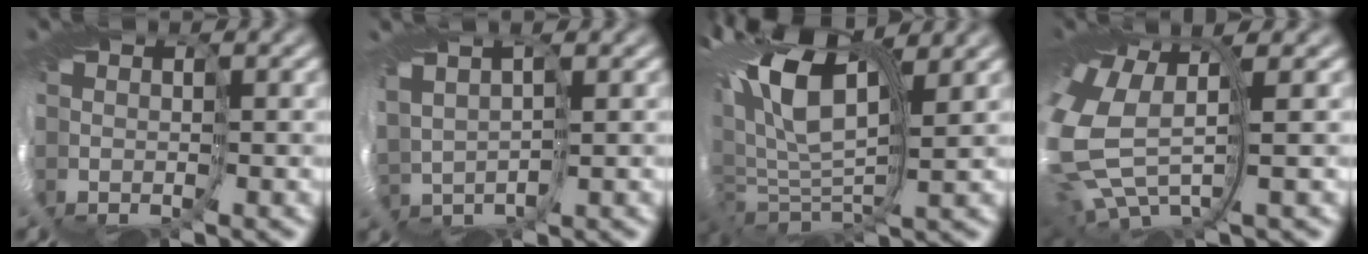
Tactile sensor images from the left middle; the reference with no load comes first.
{"total": 2.5, "force": [1.5, 1.3, 1.6], "torque": [-0.054, 0.016, 0.024]}
{"total": 11.0, "force": [3.9, 4.7, 9.2], "torque": [-0.196, 0.013, 0.057]}
{"total": 10.5, "force": [-0.1, 5.8, 8.7], "torque": [-0.218, -0.037, 0.008]}